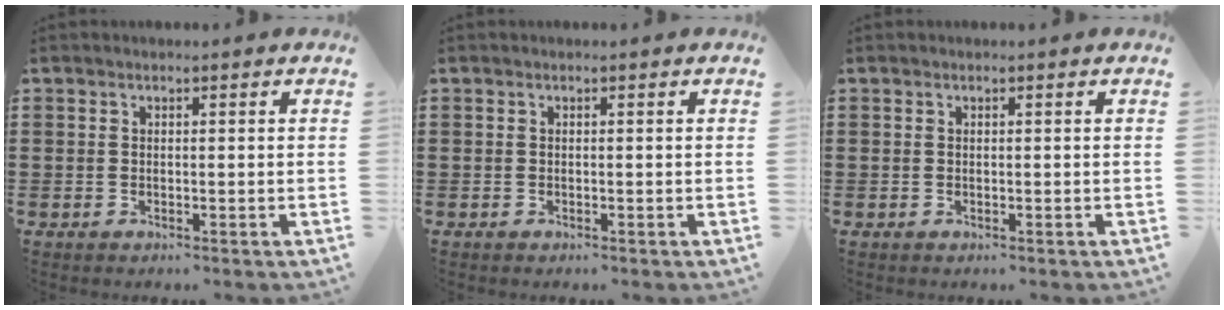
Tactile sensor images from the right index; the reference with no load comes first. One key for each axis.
{"total": 0.0}
{"total": 0.0}